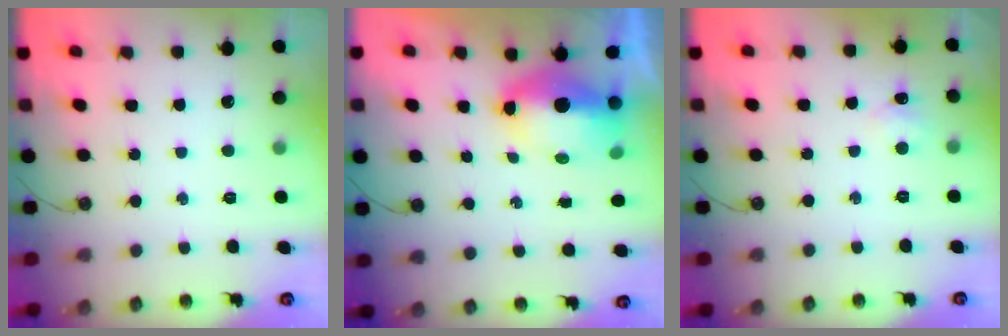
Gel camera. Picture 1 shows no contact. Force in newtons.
{"total": 8.3, "press": 8.2, "slide": 1.0}
{"total": 6.2, "press": 6.1, "slide": 1.0}